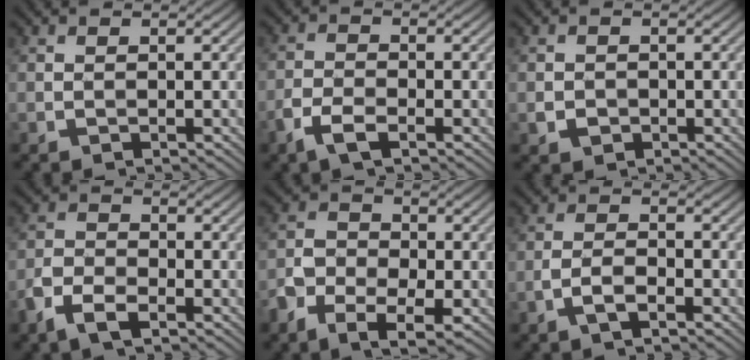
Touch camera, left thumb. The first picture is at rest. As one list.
[{"total": 3.8, "force": [-2.4, 1.4, 2.6], "torque": [-0.063, -0.004, -0.054]}, {"total": 1.7, "force": [-0.6, 1.4, 0.6], "torque": [-0.010, -0.007, -0.013]}, {"total": 5.2, "force": [-3.3, 2.4, 3.2], "torque": [-0.072, -0.006, -0.074]}, {"total": 7.7, "force": [-4.1, 4.7, 4.6], "torque": [-0.096, -0.011, -0.083]}, {"total": 3.0, "force": [-1.8, 0.9, 2.2], "torque": [-0.048, 0.003, -0.041]}]